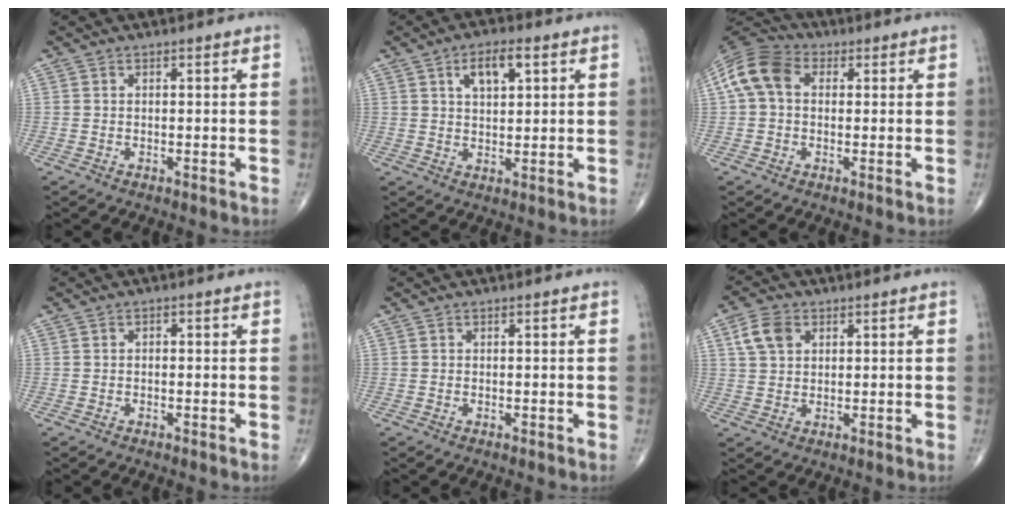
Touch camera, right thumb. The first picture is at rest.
{"total": 6.2, "force": [2.6, 2.9, 4.9], "torque": [-0.067, -0.006, 0.042]}
{"total": 9.6, "force": [1.5, 7.0, 6.4], "torque": [-0.128, 0.031, 0.018]}
{"total": 0.6, "force": [0.0, 0.4, 0.4], "torque": [-0.005, 0.001, -0.002]}
{"total": 0.0}
{"total": 5.6, "force": [2.2, 4.0, 3.3], "torque": [-0.053, 0.002, 0.041]}